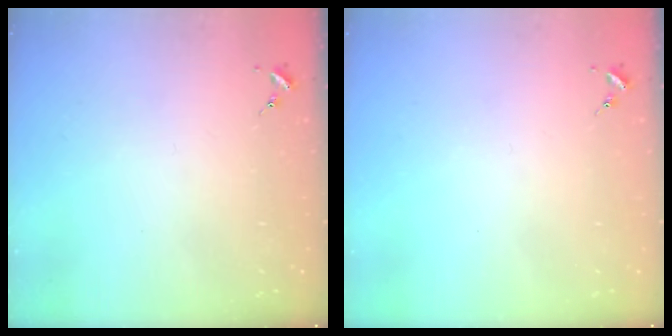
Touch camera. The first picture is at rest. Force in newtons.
{"total": 0.0}